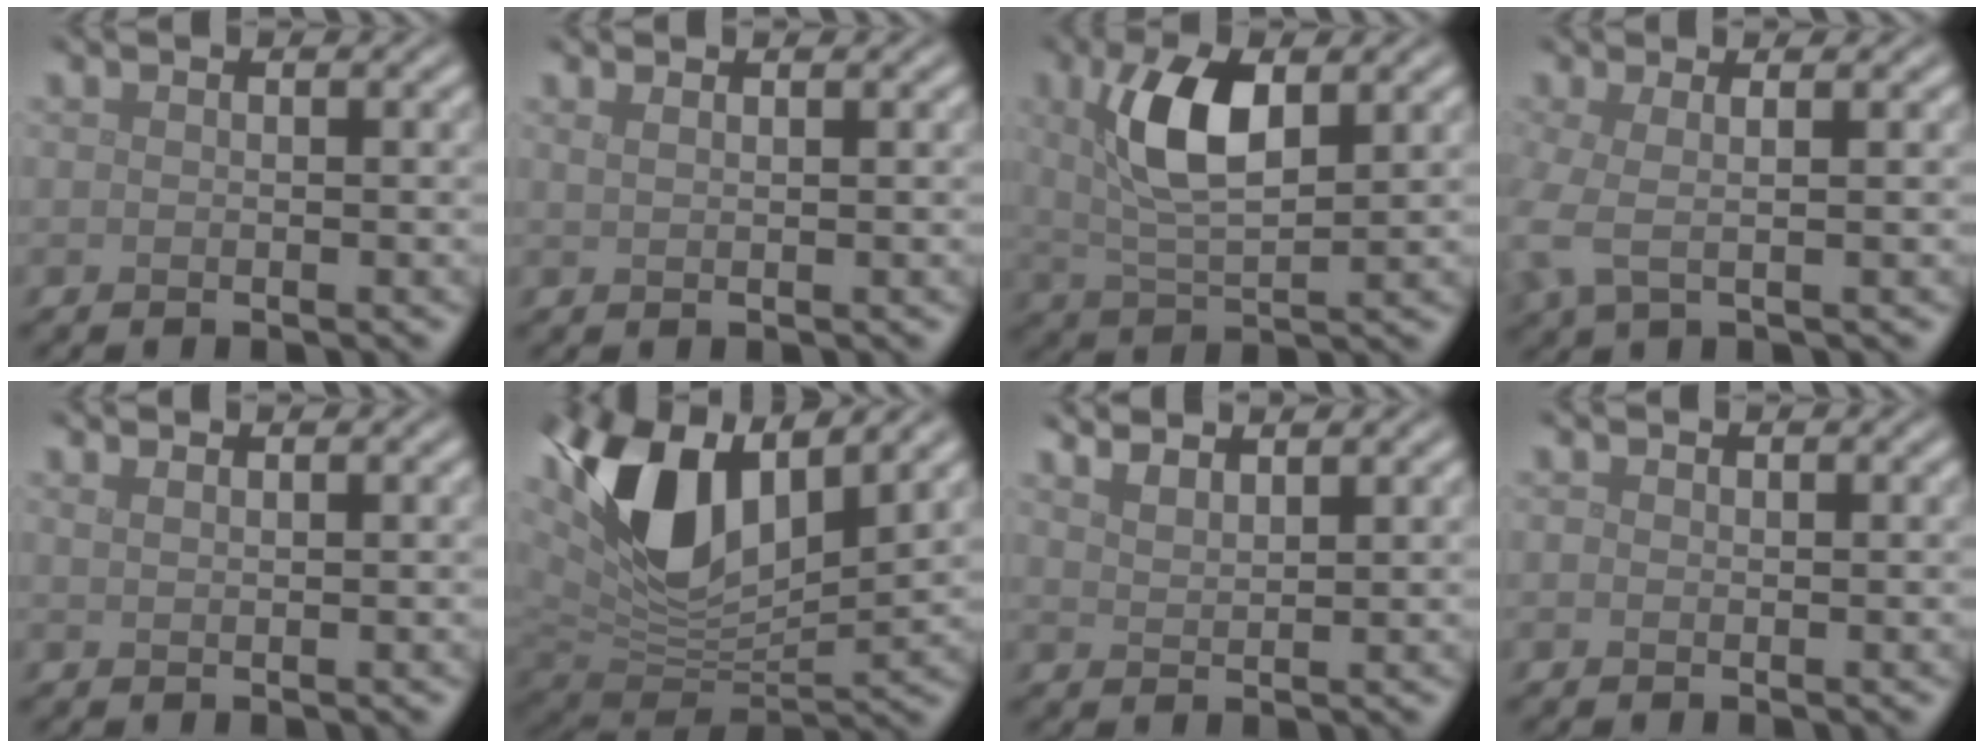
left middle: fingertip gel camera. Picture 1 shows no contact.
{"total": 1.6, "force": [1.1, 0.6, 0.9], "torque": [-0.004, -0.002, 0.005]}
{"total": 6.6, "force": [2.1, 2.8, 5.6], "torque": [-0.113, 0.006, 0.037]}
{"total": 3.0, "force": [-0.1, 0.9, 2.9], "torque": [-0.068, 0.001, -0.007]}
{"total": 1.2, "force": [1.0, 0.3, 0.6], "torque": [-0.006, 0.000, 0.012]}
{"total": 11.9, "force": [5.0, 6.0, 9.0], "torque": [-0.188, 0.006, 0.092]}
{"total": 3.3, "force": [2.8, 0.9, 1.5], "torque": [-0.011, 0.015, 0.027]}
{"total": 0.0}